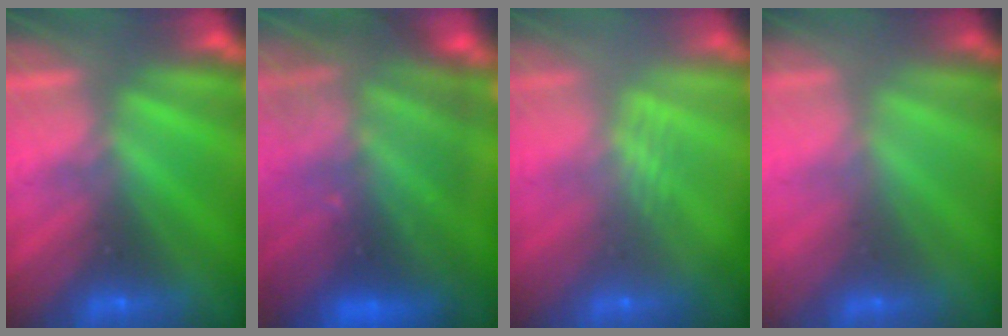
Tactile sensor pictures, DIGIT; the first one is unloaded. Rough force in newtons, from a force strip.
{"total": 7.3}
{"total": 2.3}
{"total": 1.6}